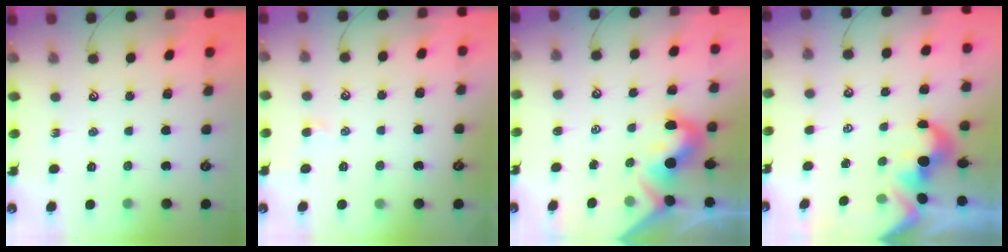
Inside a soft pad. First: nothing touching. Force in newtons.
{"total": 1.9, "press": 1.9, "slide": 0.3}
{"total": 6.4, "press": 6.2, "slide": 1.2}
{"total": 1.7, "press": 1.4, "slide": 1.0}